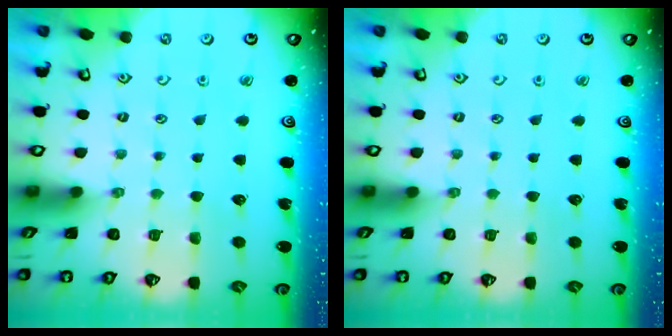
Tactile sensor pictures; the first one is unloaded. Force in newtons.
{"total": 0.0}